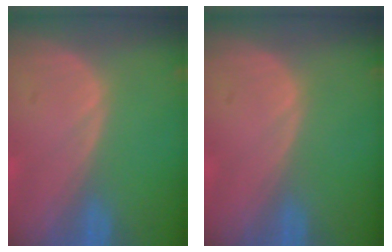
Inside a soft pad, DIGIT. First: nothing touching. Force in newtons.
{"total": 0.0}